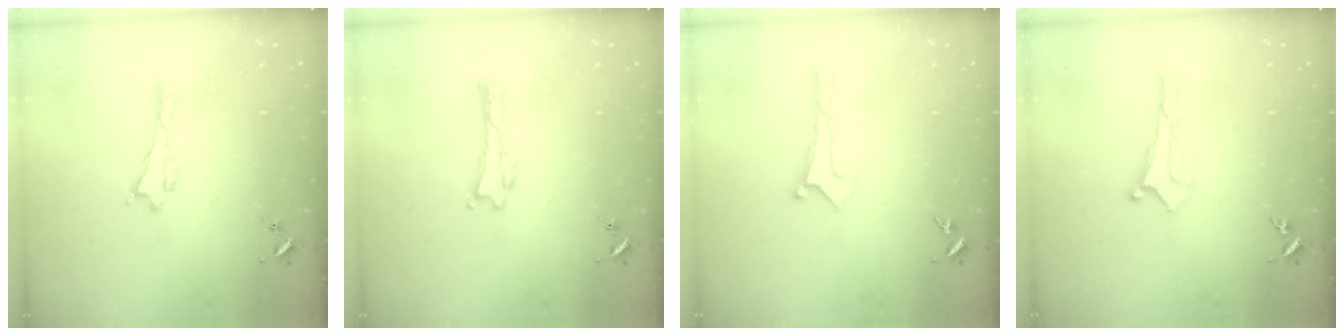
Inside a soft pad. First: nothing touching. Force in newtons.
{"total": 0.0}
{"total": 0.0}
{"total": 0.0}